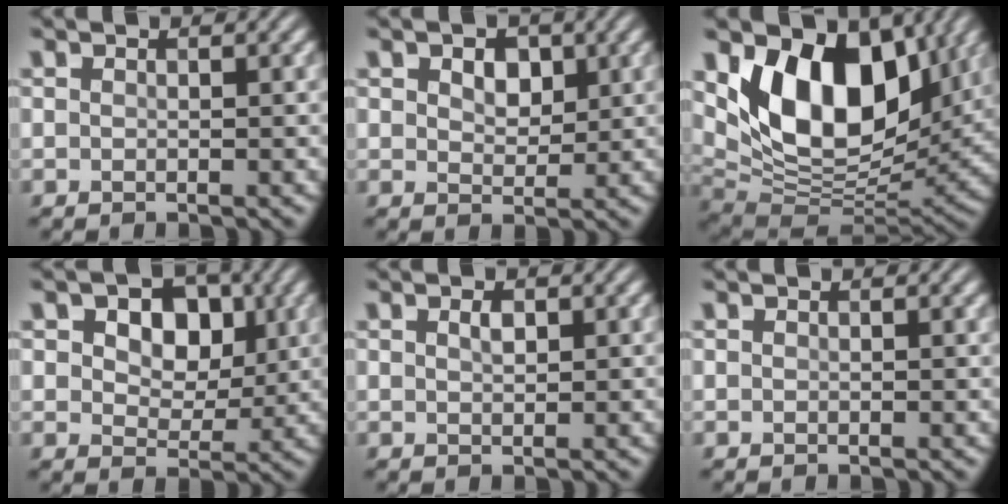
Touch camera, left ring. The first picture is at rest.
{"total": 2.8, "force": [1.1, 1.8, 1.8], "torque": [-0.030, 0.002, 0.014]}
{"total": 11.9, "force": [4.2, 7.2, 8.4], "torque": [-0.134, -0.013, 0.073]}
{"total": 6.2, "force": [1.9, 4.2, 4.2], "torque": [-0.064, 0.005, 0.012]}
{"total": 1.1, "force": [0.5, 0.5, 0.8], "torque": [-0.017, 0.001, 0.011]}
{"total": 0.0}